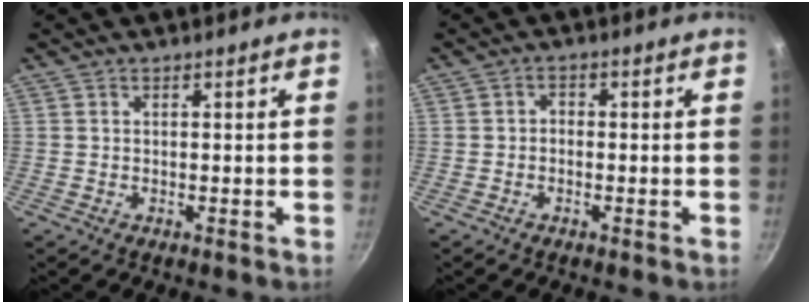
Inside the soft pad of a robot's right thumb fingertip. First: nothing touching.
{"total": 1.5, "force": [-0.5, 1.2, 0.8], "torque": [-0.011, 0.010, -0.010]}